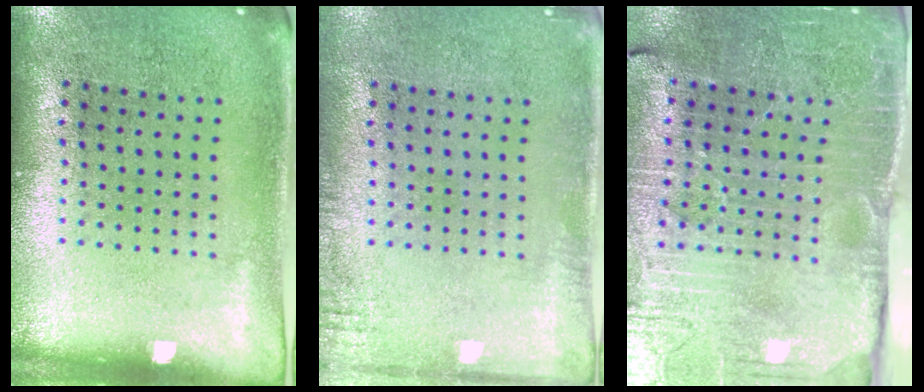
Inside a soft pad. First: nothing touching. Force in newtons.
{"total": 1.5, "press": 1.5, "slide": 0.3}
{"total": 3.8, "press": 3.7, "slide": 0.4}